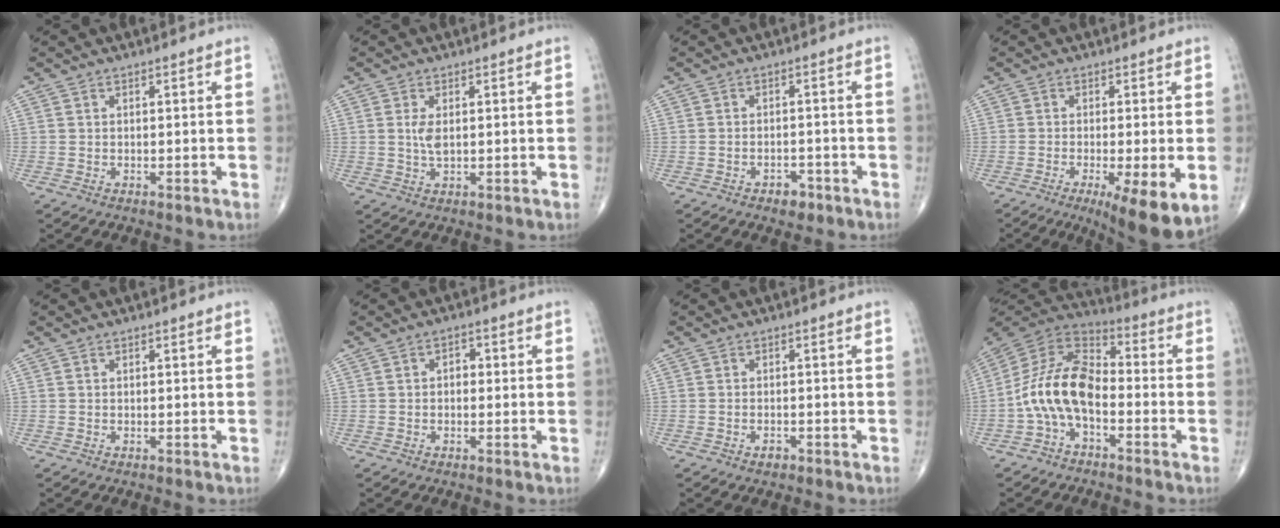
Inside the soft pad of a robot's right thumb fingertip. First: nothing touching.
{"total": 2.7, "force": [0.4, 1.2, 2.4], "torque": [-0.050, -0.004, 0.011]}
{"total": 2.8, "force": [-1.9, 1.7, 1.4], "torque": [-0.013, 0.013, -0.022]}
{"total": 10.4, "force": [-3.6, 2.4, 9.4], "torque": [-0.145, -0.021, -0.052]}
{"total": 0.0}
{"total": 2.0, "force": [0.0, 1.5, 1.4], "torque": [-0.011, 0.010, -0.005]}
{"total": 1.4, "force": [-0.9, 0.8, 0.7], "torque": [-0.013, 0.005, -0.012]}
{"total": 13.1, "force": [-3.5, 7.2, 10.4], "torque": [-0.196, 0.058, -0.078]}